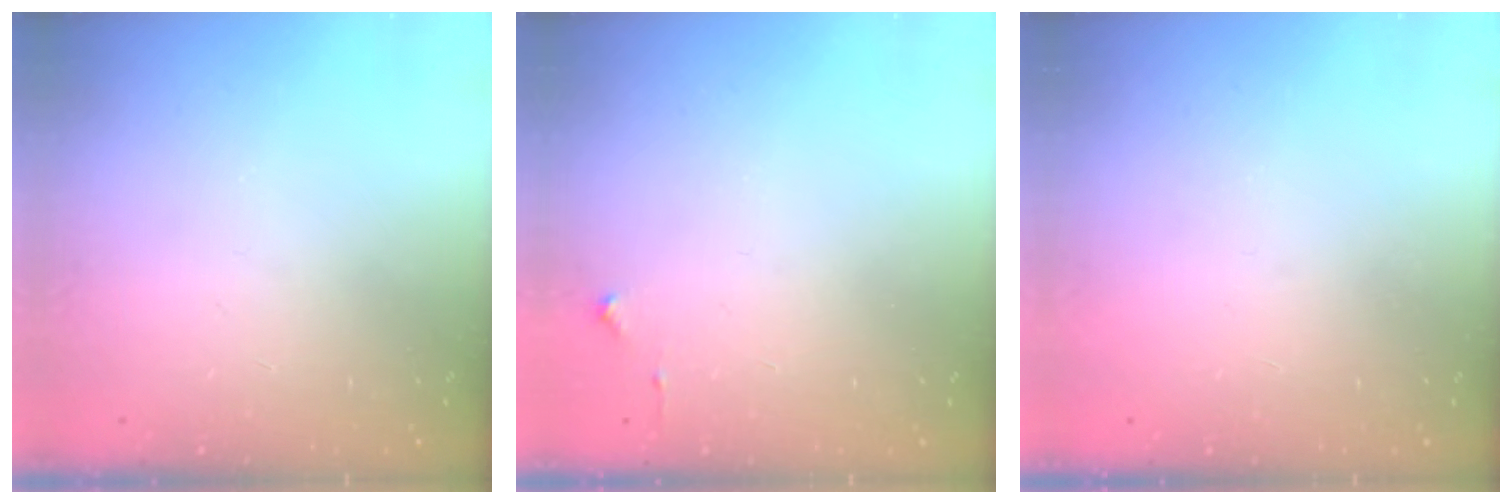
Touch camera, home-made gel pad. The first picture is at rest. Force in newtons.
{"total": 2.7, "press": 2.6, "slide": 0.4}
{"total": 1.5, "press": 1.5, "slide": 0.1}